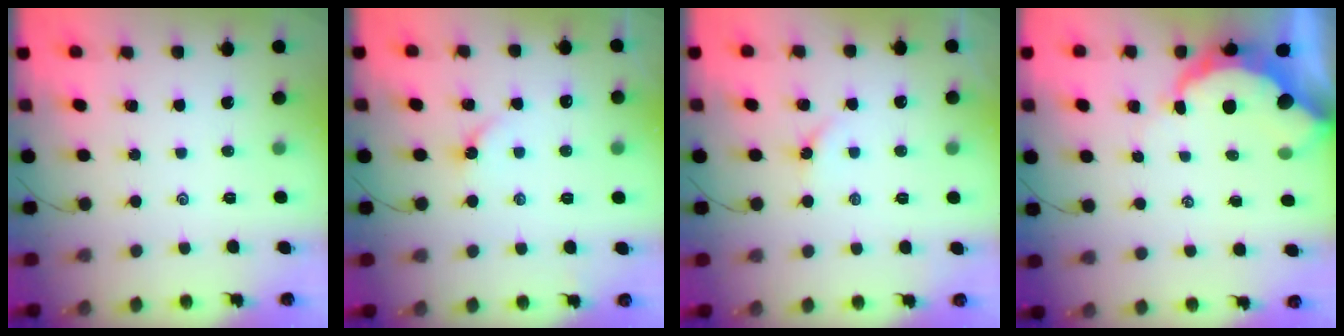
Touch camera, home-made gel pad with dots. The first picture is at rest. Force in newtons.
{"total": 2.6, "press": 2.6, "slide": 0.4}
{"total": 2.6, "press": 2.6, "slide": 0.3}
{"total": 8.7, "press": 8.7, "slide": 0.9}